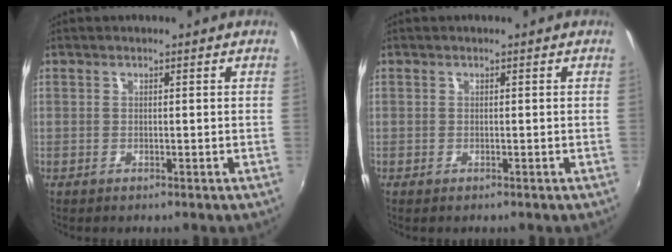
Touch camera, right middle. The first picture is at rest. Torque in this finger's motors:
{"motor_torque": [0.33, -1.13, 0.04, 0.01]}